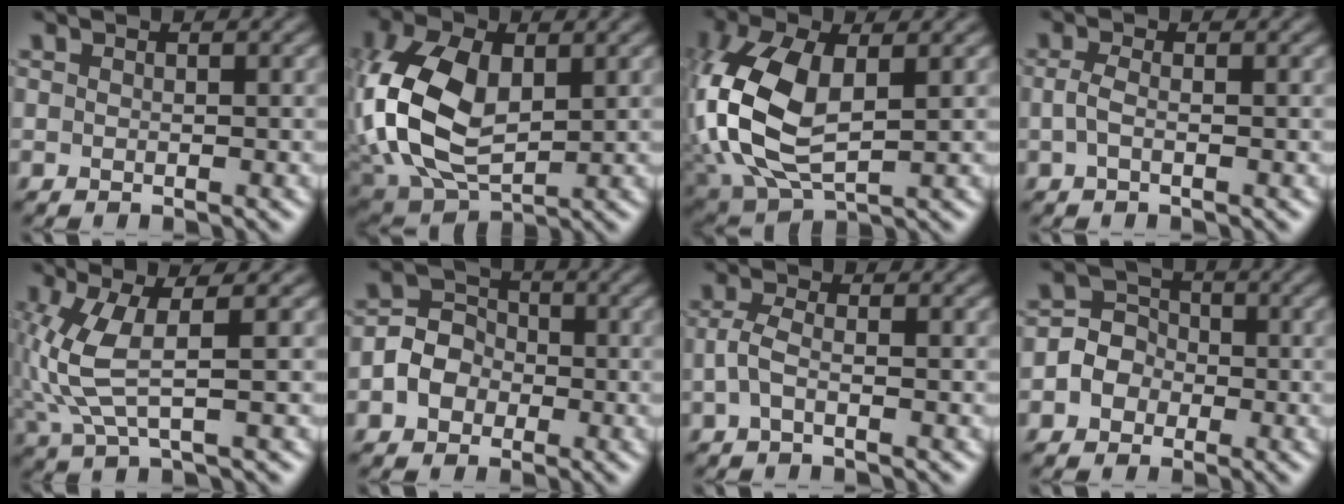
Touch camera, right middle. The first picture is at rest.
{"total": 11.1, "force": [1.0, 7.1, 8.5], "torque": [-0.220, 0.005, 0.021]}
{"total": 11.3, "force": [0.3, 6.4, 9.3], "torque": [-0.239, 0.002, 0.008]}
{"total": 1.4, "force": [-0.3, 0.5, 1.2], "torque": [-0.032, -0.001, -0.008]}
{"total": 5.0, "force": [0.4, 1.5, 4.7], "torque": [-0.127, 0.000, 0.015]}
{"total": 3.9, "force": [-1.0, 3.3, 1.7], "torque": [-0.021, 0.006, -0.027]}
{"total": 1.8, "force": [-0.4, 0.7, 1.7], "torque": [-0.042, -0.001, -0.011]}
{"total": 3.9, "force": [-0.9, 3.5, 1.4], "torque": [-0.009, 0.011, -0.033]}